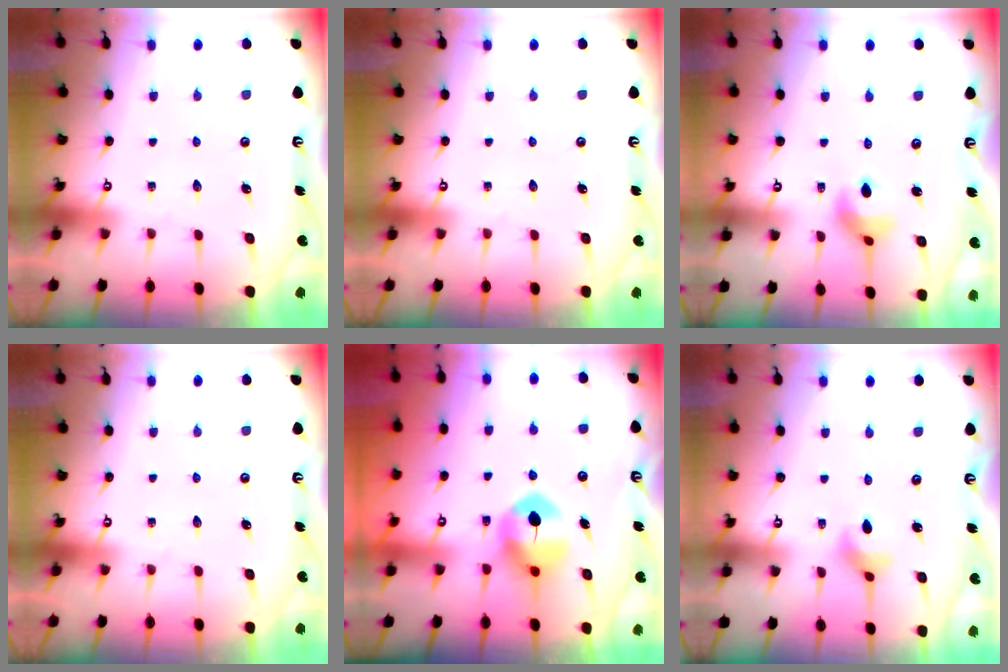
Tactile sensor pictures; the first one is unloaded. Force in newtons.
{"total": 0.0}
{"total": 6.8, "press": 6.8, "slide": 0.2}
{"total": 0.0}
{"total": 8.3, "press": 8.3, "slide": 0.6}
{"total": 3.2, "press": 3.2, "slide": 0.2}